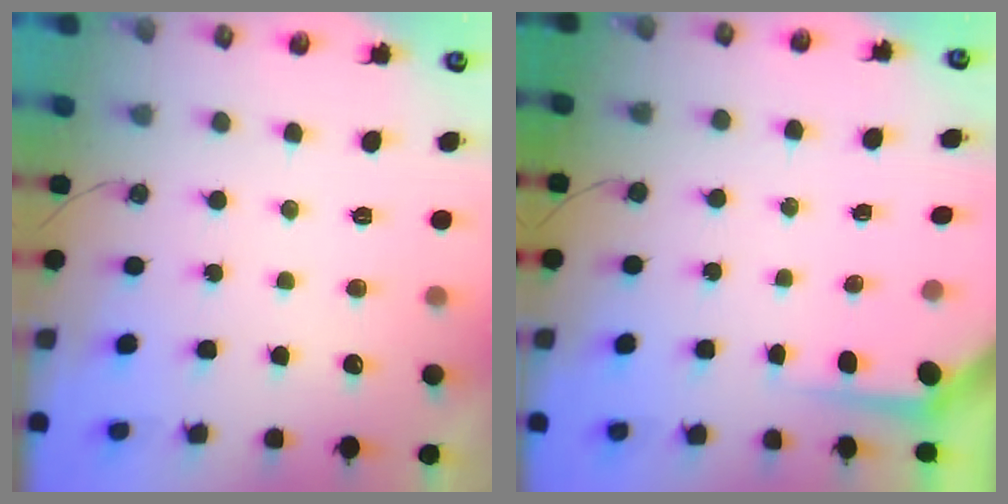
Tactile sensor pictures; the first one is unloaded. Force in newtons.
{"total": 3.7, "press": 3.7, "slide": 0.4}